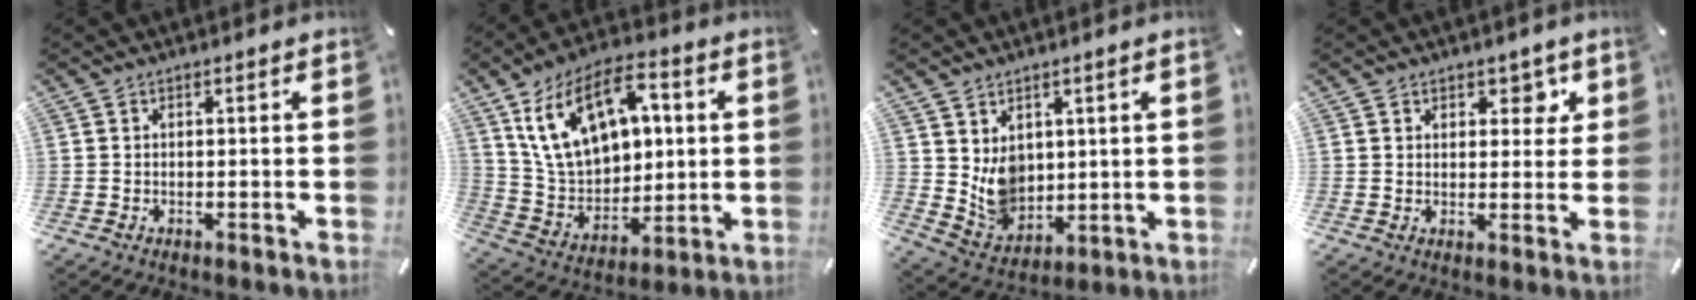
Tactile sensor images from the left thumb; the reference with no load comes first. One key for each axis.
{"total": 18.8, "fx": 7.7, "fy": 12.5, "fz": 11.9, "tx": -0.243, "ty": -0.019, "tz": 0.139}
{"total": 8.6, "fx": 3.4, "fy": 7.5, "fz": 2.7, "tx": -0.047, "ty": -0.032, "tz": 0.072}
{"total": 4.9, "fx": 2.5, "fy": 3.7, "fz": 2.1, "tx": -0.005, "ty": -0.010, "tz": 0.034}